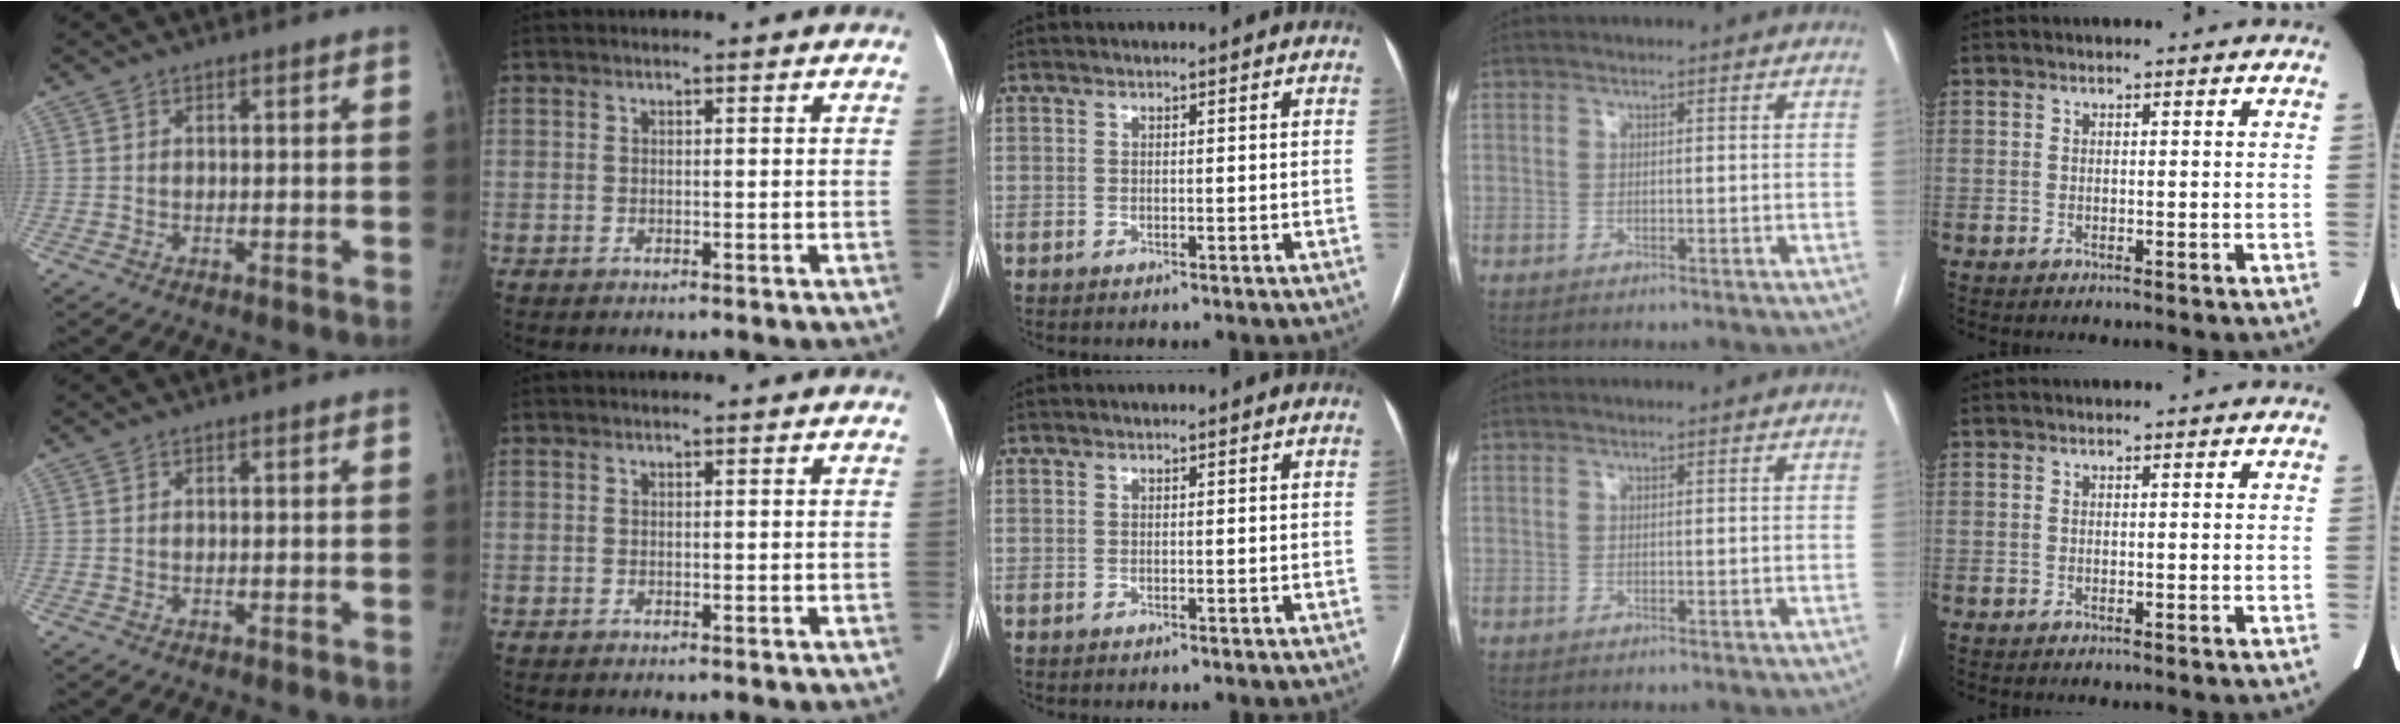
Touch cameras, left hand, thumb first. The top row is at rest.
{}